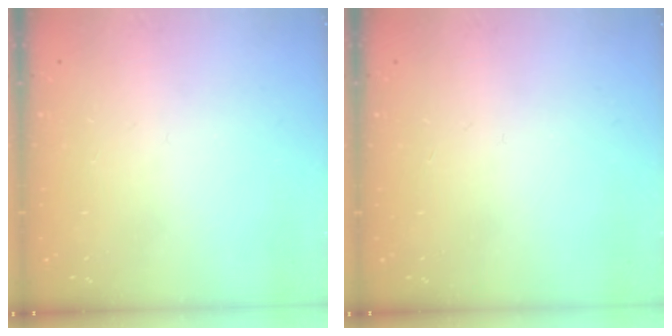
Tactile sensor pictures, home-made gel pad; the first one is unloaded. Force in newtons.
{"total": 0.0}